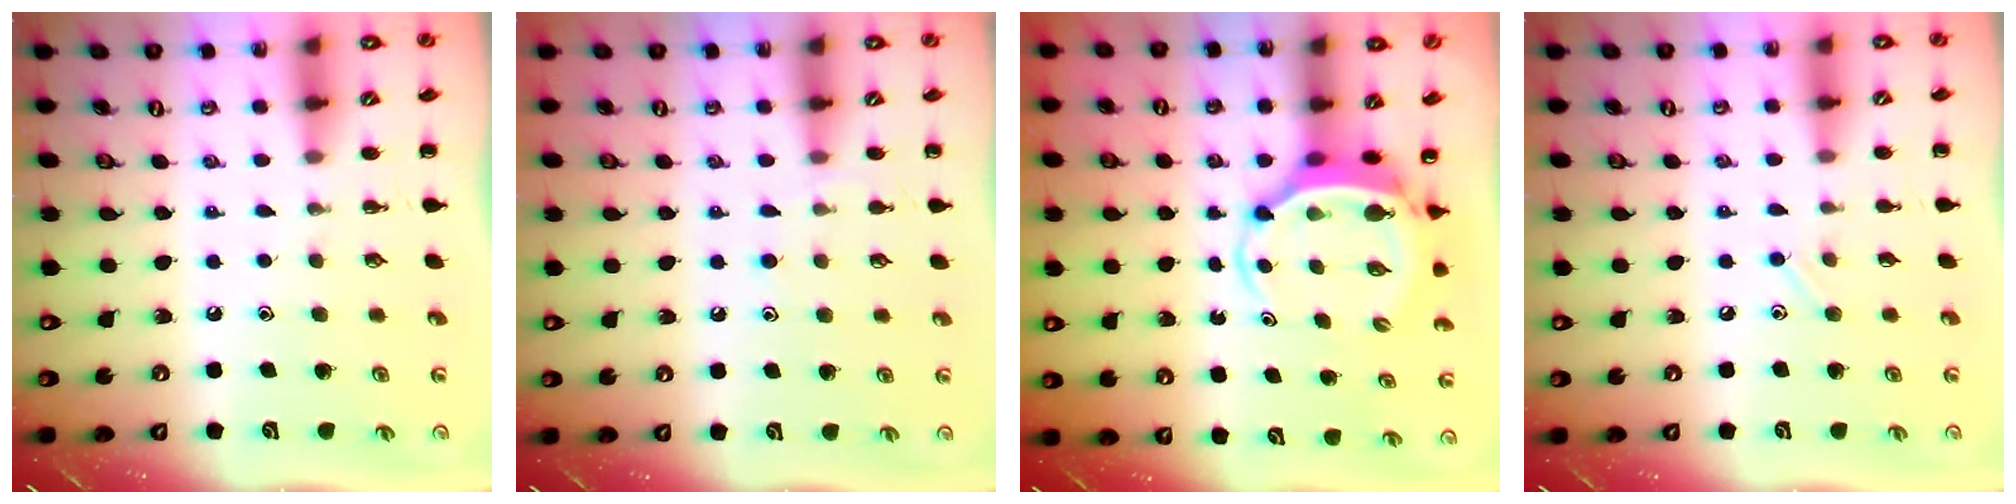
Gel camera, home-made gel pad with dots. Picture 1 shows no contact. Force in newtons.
{"total": 5.6, "press": 5.2, "slide": 2.1}
{"total": 5.1, "press": 5.0, "slide": 1.0}
{"total": 4.0, "press": 3.8, "slide": 1.2}